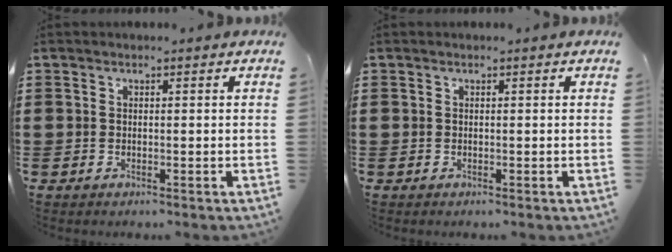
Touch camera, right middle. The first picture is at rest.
{"total": 0.0}